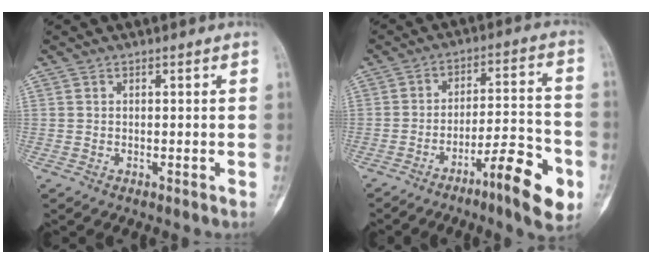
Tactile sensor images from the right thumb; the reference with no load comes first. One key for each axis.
{"total": 13.1, "fx": -6.6, "fy": 2.9, "fz": 11.0, "tx": -0.154, "ty": 0.046, "tz": -0.099}